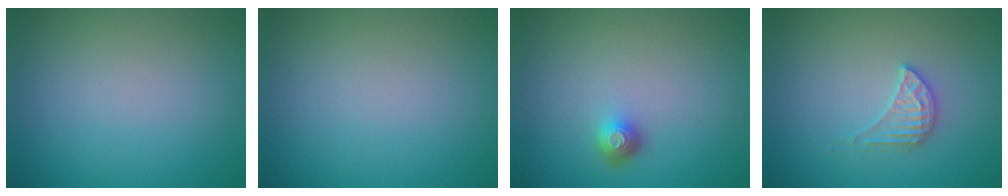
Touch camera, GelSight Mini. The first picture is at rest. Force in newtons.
{"total": 0.0}
{"total": 1.6, "press": 1.3, "slide": 1.0}
{"total": 2.3, "press": 2.3, "slide": 0.3}